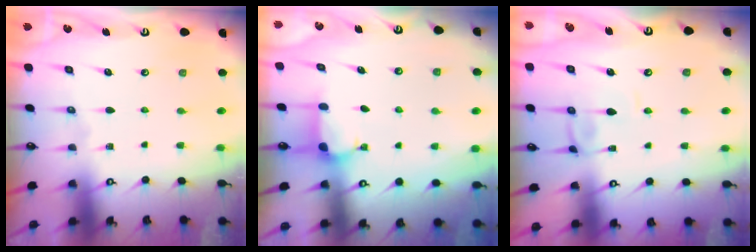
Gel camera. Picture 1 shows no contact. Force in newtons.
{"total": 3.3, "press": 3.3, "slide": 0.2}
{"total": 2.6, "press": 2.6, "slide": 0.2}